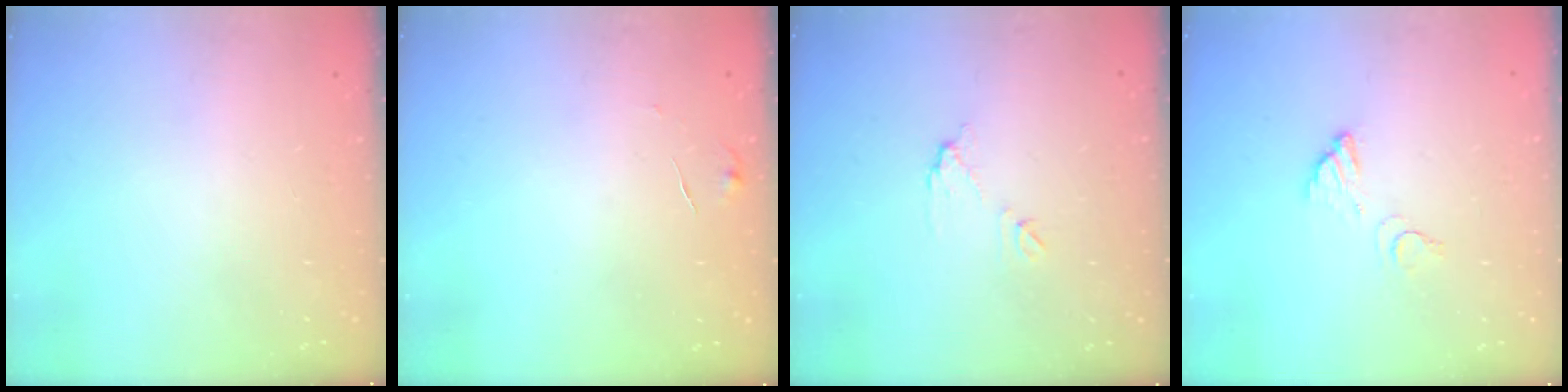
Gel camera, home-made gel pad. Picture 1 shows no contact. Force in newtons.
{"total": 5.4, "press": 5.4, "slide": 0.3}
{"total": 6.2, "press": 6.2, "slide": 0.2}
{"total": 3.7, "press": 3.7, "slide": 0.2}